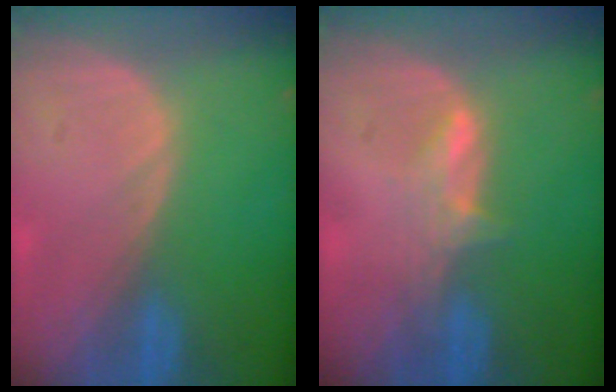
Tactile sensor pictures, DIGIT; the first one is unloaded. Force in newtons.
{"total": 2.8, "press": 2.8, "slide": 0.4}